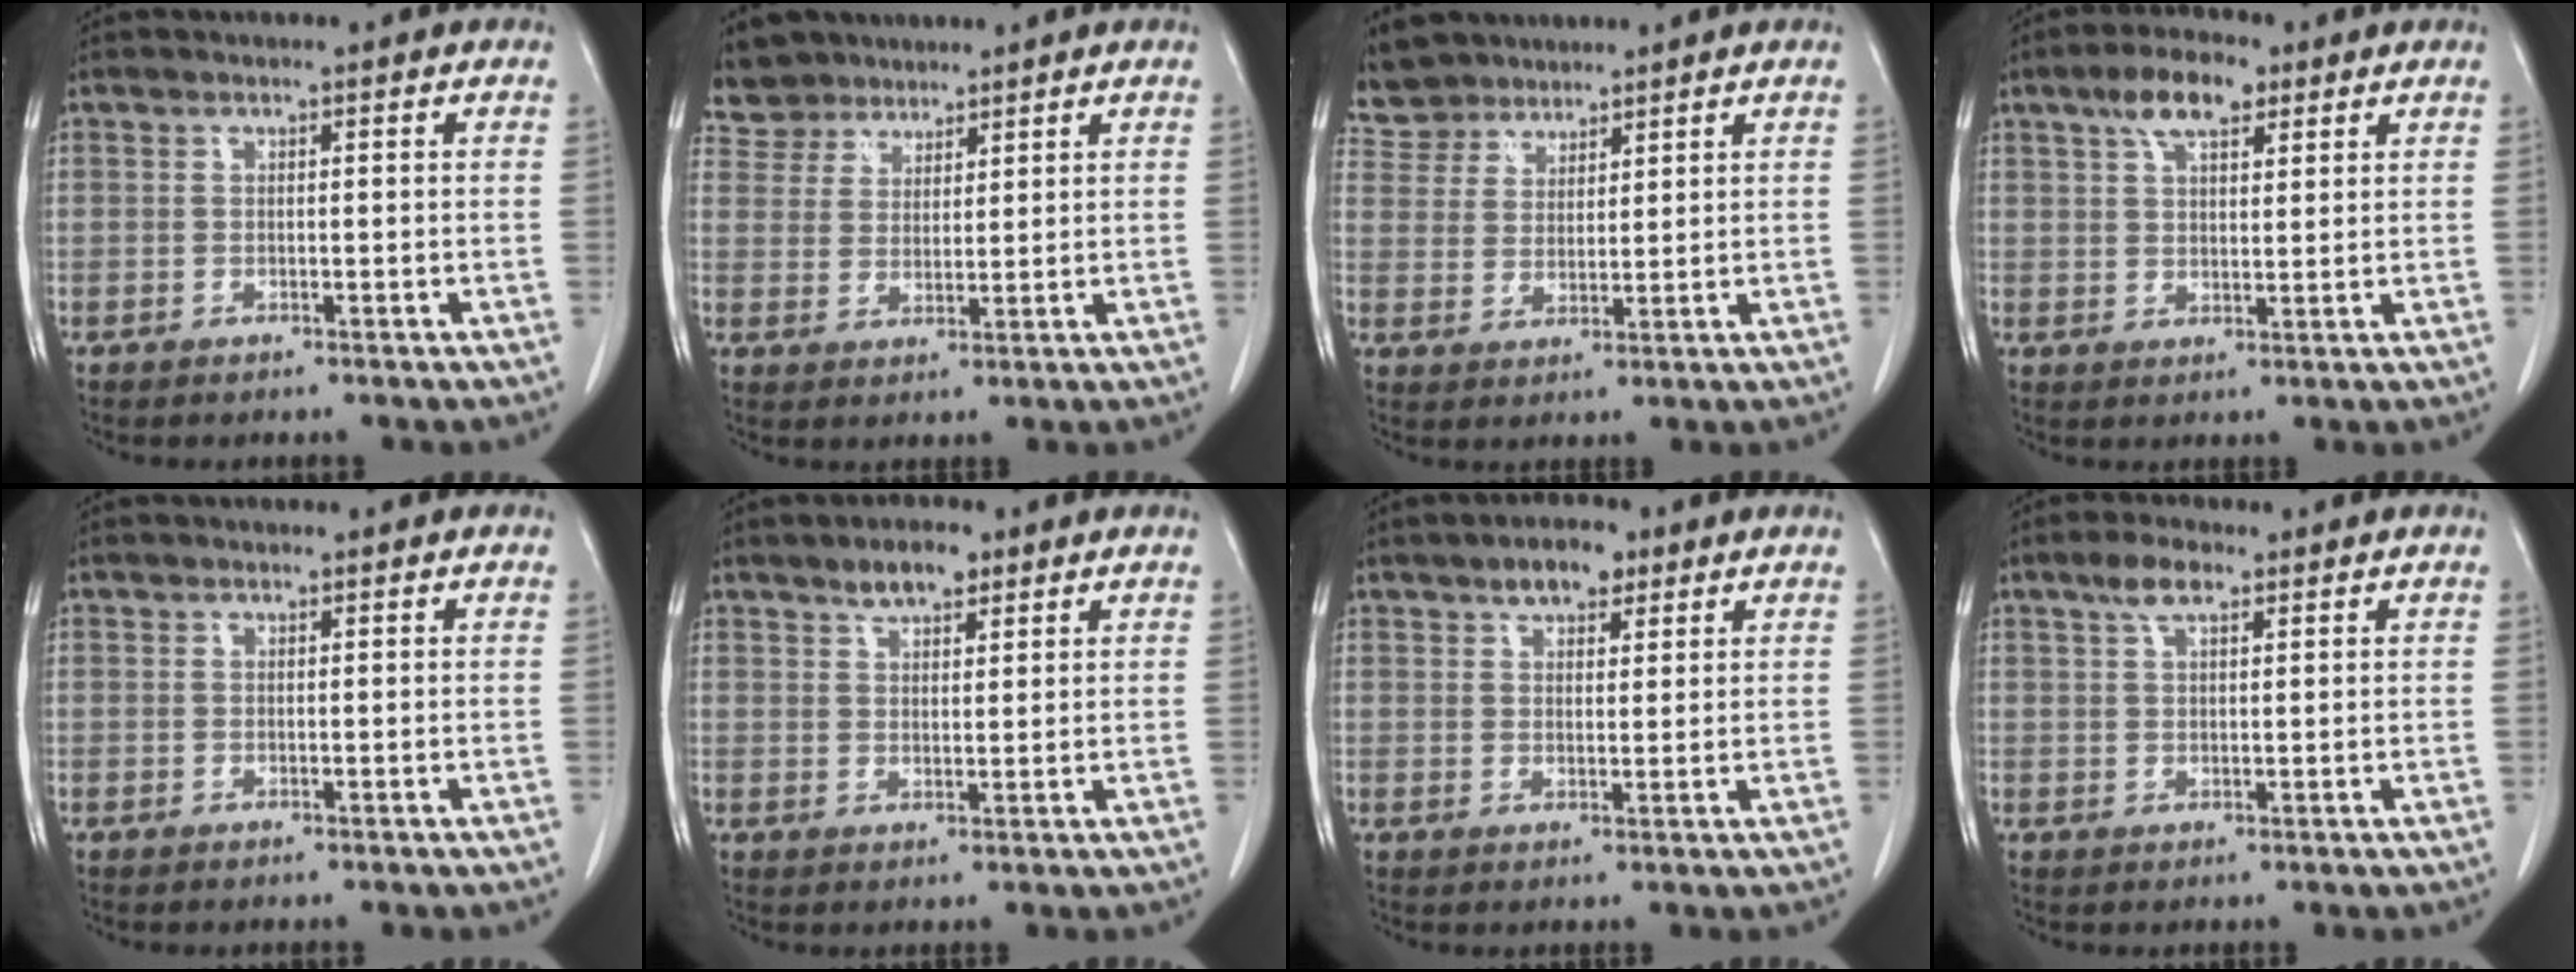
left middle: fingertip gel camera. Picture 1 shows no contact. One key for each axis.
{"total": 5.3, "fx": 4.5, "fy": 2.8, "fz": -0.5, "tx": 0.011, "ty": 0.011, "tz": 0.084}
{"total": 6.0, "fx": 5.2, "fy": 2.9, "fz": -0.2, "tx": -0.001, "ty": 0.012, "tz": 0.105}
{"total": 6.8, "fx": 4.1, "fy": 2.7, "fz": 4.8, "tx": -0.092, "ty": 0.016, "tz": 0.071}
{"total": 0.0}
{"total": 4.3, "fx": 3.1, "fy": 1.7, "fz": 2.6, "tx": -0.047, "ty": 0.006, "tz": 0.053}
{"total": 4.2, "fx": 2.9, "fy": 0.9, "fz": 2.8, "tx": -0.054, "ty": 0.003, "tz": 0.052}
{"total": 3.8, "fx": 2.3, "fy": 1.4, "fz": 2.6, "tx": -0.057, "ty": 0.009, "tz": 0.046}